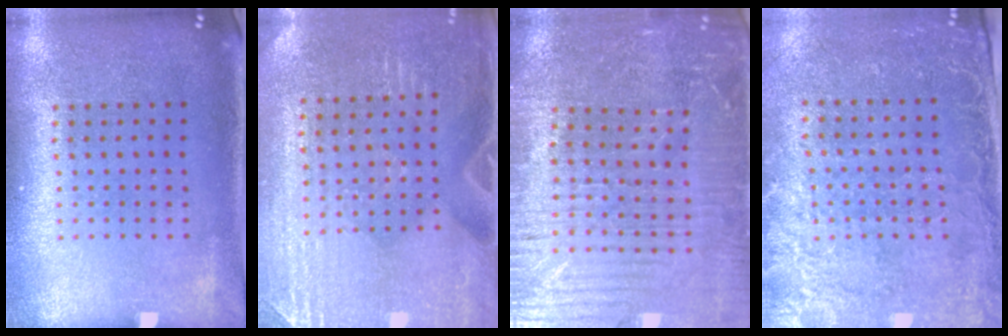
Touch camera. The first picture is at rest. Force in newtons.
{"total": 2.9, "press": 2.8, "slide": 0.4}
{"total": 3.5, "press": 3.4, "slide": 0.7}
{"total": 2.6, "press": 2.4, "slide": 1.1}